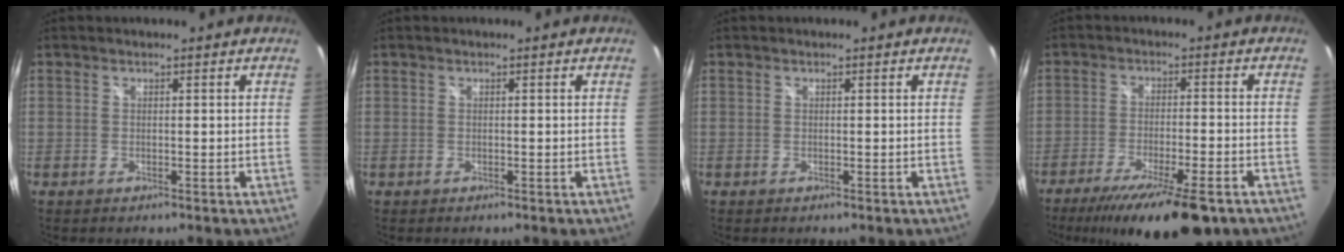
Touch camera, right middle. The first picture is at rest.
{"total": 0.0}
{"total": 0.0}
{"total": 16.9, "force": [-12.3, 3.7, 11.0], "torque": [-0.201, -0.044, -0.190]}